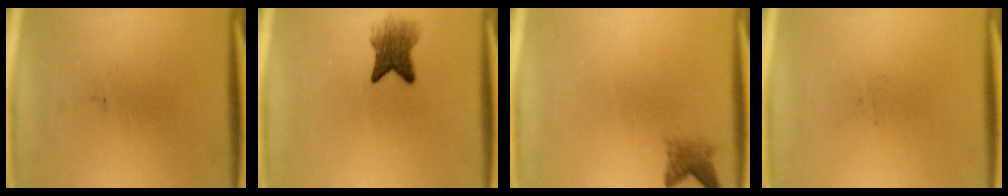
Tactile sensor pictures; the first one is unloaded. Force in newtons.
{"total": 4.8}
{"total": 2.2}
{"total": 0.0}